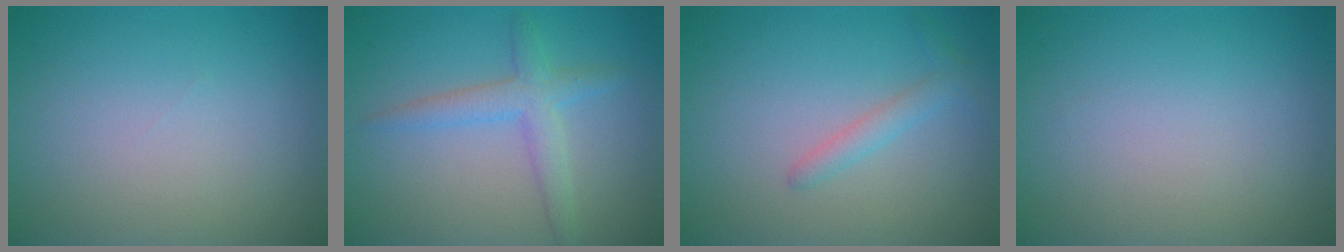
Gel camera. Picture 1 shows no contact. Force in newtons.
{"total": 2.9, "press": 2.9, "slide": 0.1}
{"total": 1.5, "press": 1.5, "slide": 0.1}
{"total": 0.0}